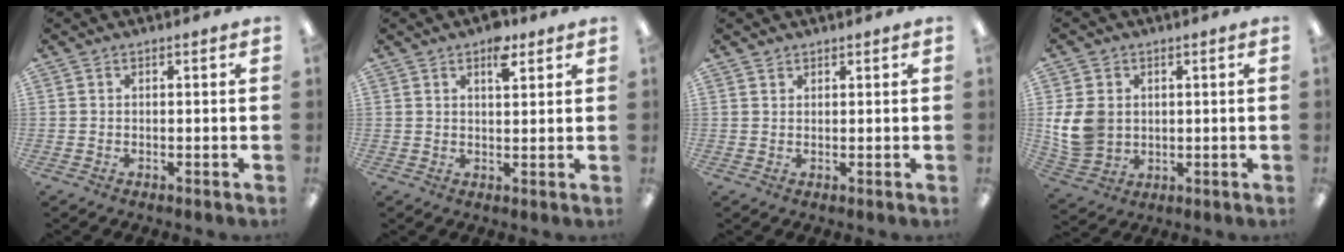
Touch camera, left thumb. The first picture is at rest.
{"total": 5.3, "force": [3.5, 2.1, 3.4], "torque": [-0.034, -0.018, 0.055]}
{"total": 1.0, "force": [0.9, 0.5, -0.1], "torque": [0.002, -0.002, 0.019]}
{"total": 9.9, "force": [1.5, 8.3, 5.2], "torque": [-0.120, 0.009, 0.030]}